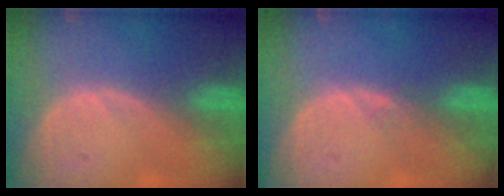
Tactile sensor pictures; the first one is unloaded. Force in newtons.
{"total": 0.7, "press": 0.7, "slide": 0.1}